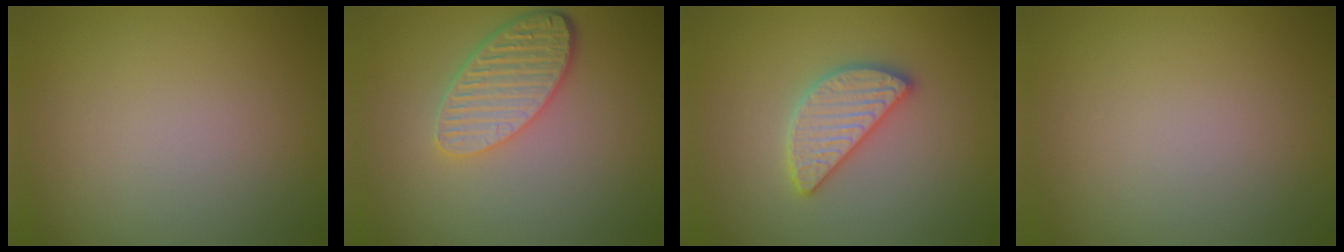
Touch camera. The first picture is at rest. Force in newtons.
{"total": 4.8, "press": 3.9, "slide": 2.8}
{"total": 4.2, "press": 4.2, "slide": 0.3}
{"total": 0.0}